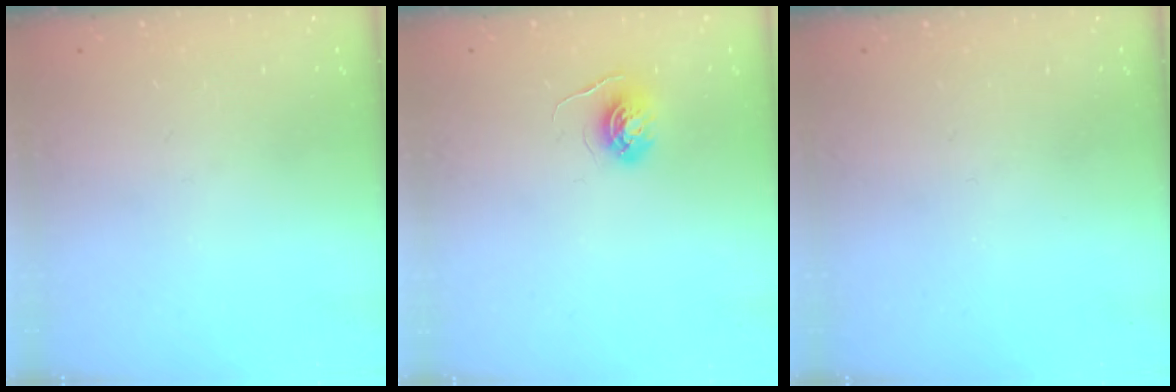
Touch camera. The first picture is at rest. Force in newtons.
{"total": 4.3, "press": 4.3, "slide": 0.5}
{"total": 0.0}